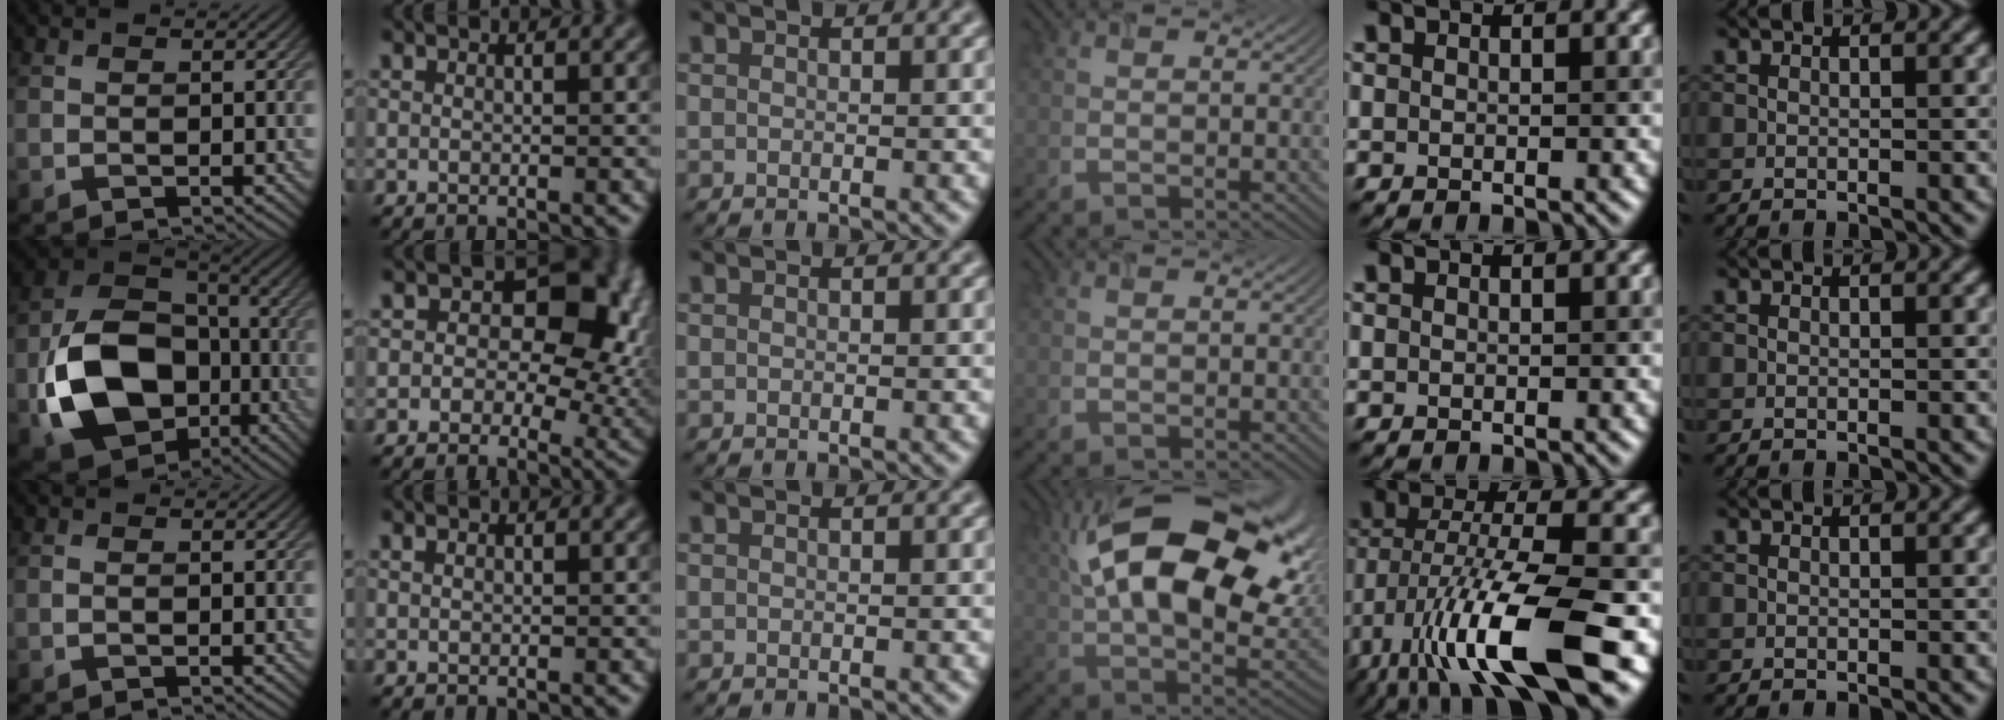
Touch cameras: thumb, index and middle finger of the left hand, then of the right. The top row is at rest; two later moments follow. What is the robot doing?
{"motion": "extract", "object": "airpods case & airpods"}